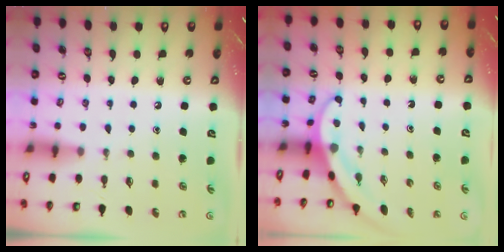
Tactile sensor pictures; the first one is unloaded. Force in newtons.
{"total": 3.3, "press": 3.3, "slide": 0.1}